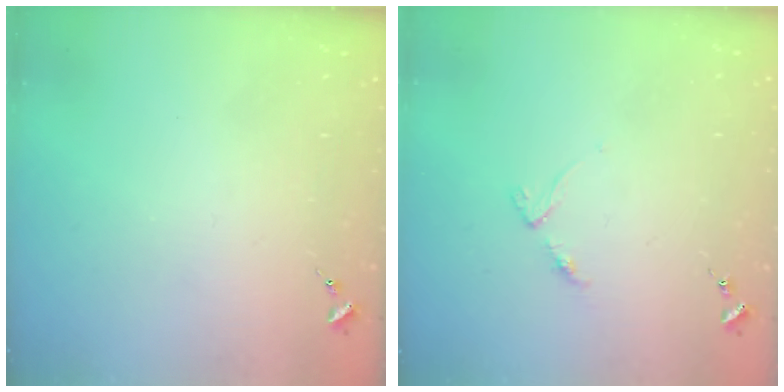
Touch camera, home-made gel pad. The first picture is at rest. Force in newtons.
{"total": 4.0, "press": 3.9, "slide": 0.4}